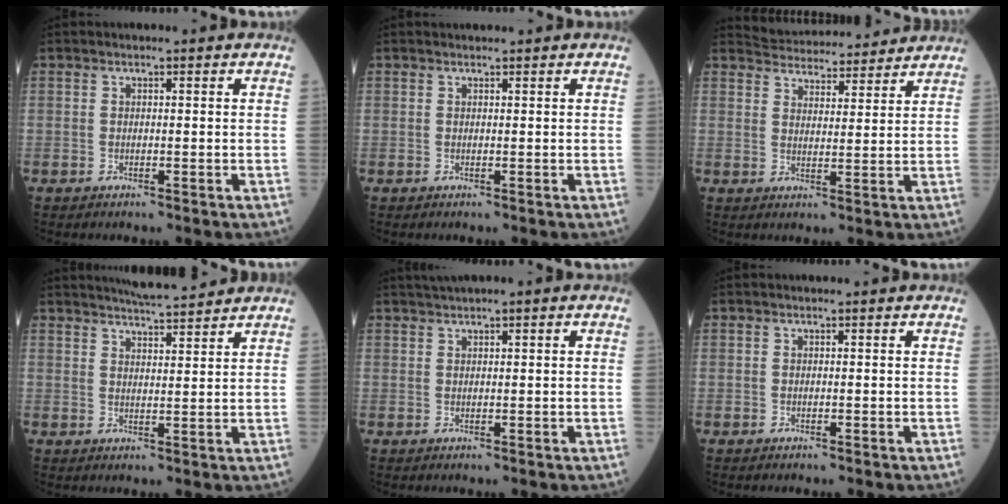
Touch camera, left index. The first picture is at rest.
{"total": 1.2, "force": [1.1, 0.0, 0.2], "torque": [-0.005, 0.017, 0.022]}
{"total": 12.2, "force": [11.8, 2.1, 2.2], "torque": [-0.029, 0.023, 0.162]}
{"total": 7.3, "force": [6.9, 0.1, 2.5], "torque": [-0.048, 0.010, 0.103]}
{"total": 2.4, "force": [1.7, -0.1, 1.7], "torque": [-0.036, 0.017, 0.032]}
{"total": 0.0}